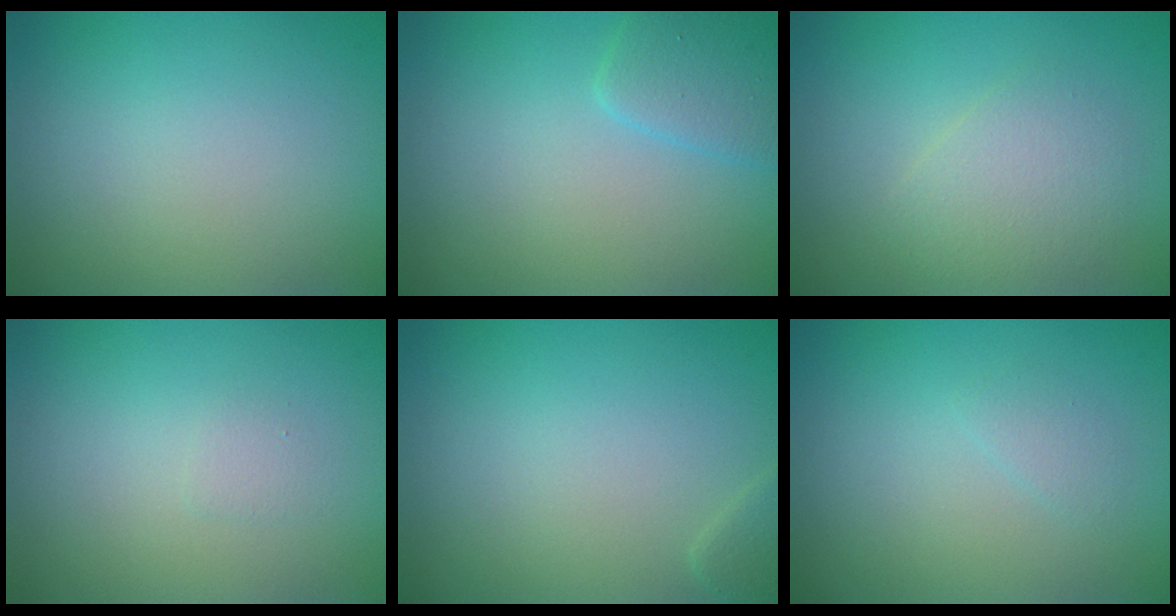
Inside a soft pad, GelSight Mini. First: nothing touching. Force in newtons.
{"total": 2.3, "press": 2.3, "slide": 0.1}
{"total": 2.6, "press": 2.6, "slide": 0.1}
{"total": 0.6, "press": 0.6, "slide": 0.1}
{"total": 1.0, "press": 1.0, "slide": 0.1}
{"total": 0.9, "press": 0.9, "slide": 0.0}